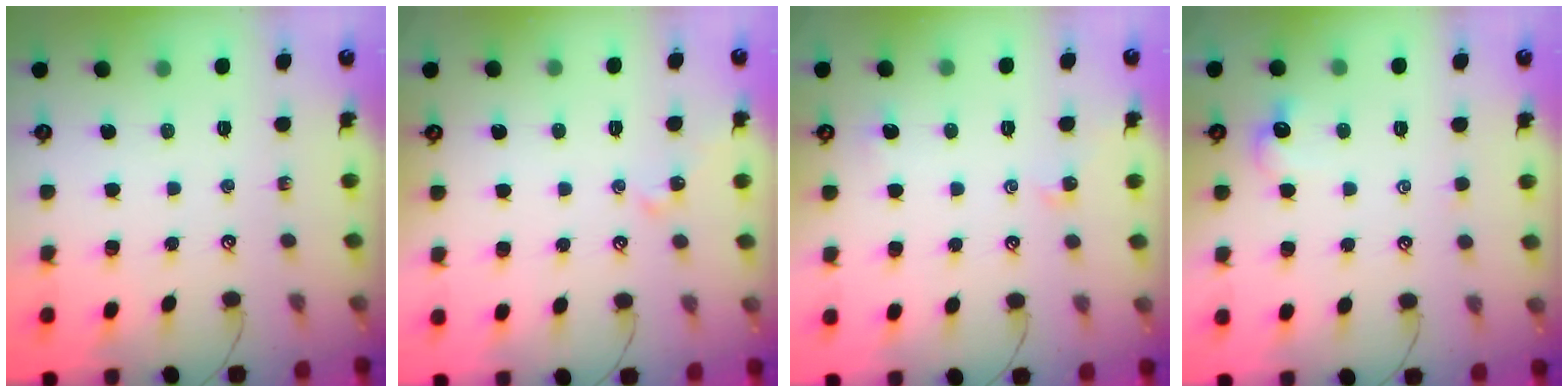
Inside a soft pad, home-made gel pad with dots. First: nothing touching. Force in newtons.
{"total": 0.9, "press": 0.9, "slide": 0.2}
{"total": 0.6, "press": 0.4, "slide": 0.4}
{"total": 1.5, "press": 1.5, "slide": 0.4}